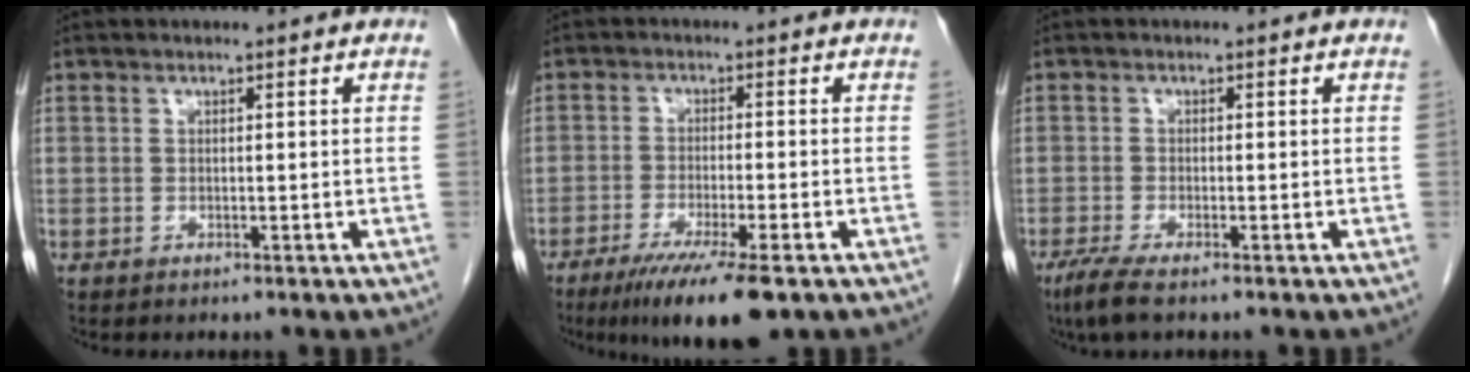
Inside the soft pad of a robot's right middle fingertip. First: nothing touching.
{"total": 10.4, "force": [-6.9, 0.7, 7.8], "torque": [-0.127, -0.026, -0.106]}
{"total": 3.4, "force": [-2.4, 0.3, 2.4], "torque": [-0.050, -0.010, -0.048]}